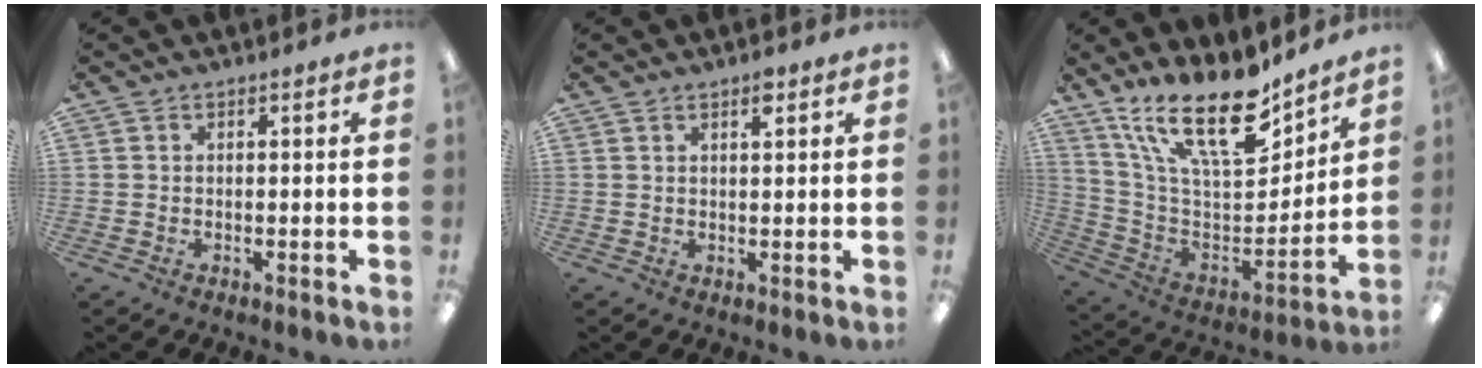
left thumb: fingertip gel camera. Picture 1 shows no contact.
{"total": 2.8, "force": [1.9, 1.0, 1.7], "torque": [-0.021, -0.005, 0.031]}
{"total": 21.6, "force": [15.8, 7.3, 12.8], "torque": [-0.231, -0.109, 0.278]}